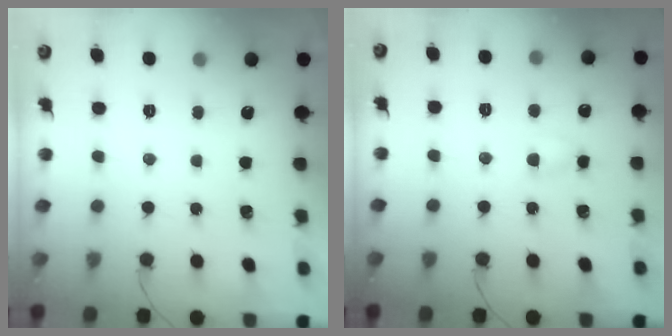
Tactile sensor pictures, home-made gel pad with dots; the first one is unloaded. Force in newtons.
{"total": 3.3, "press": 3.2, "slide": 1.0}